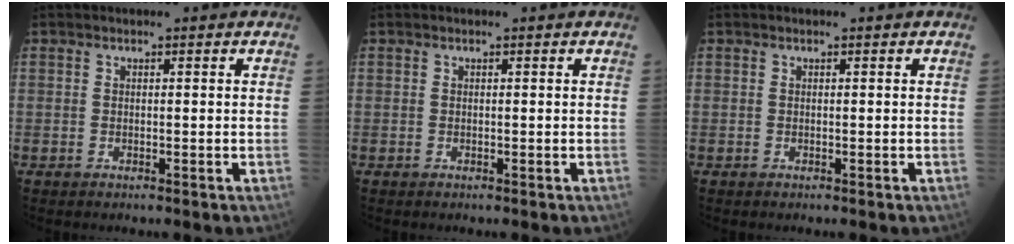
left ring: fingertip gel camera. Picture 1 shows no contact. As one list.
[{"total": 0.0}, {"total": 0.0}]